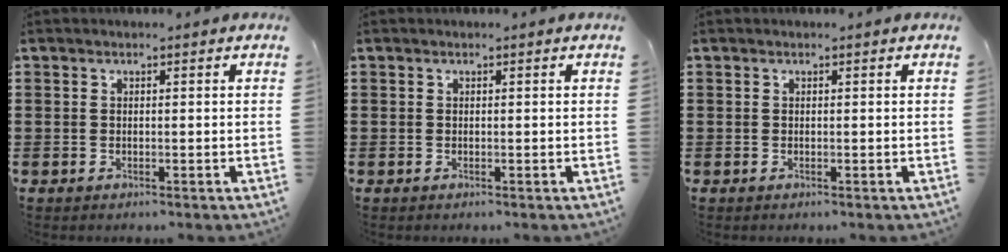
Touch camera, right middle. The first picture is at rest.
{"total": 0.0}
{"total": 0.0}